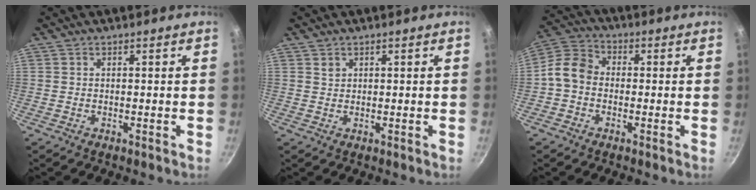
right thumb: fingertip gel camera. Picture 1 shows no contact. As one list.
[{"total": 1.2, "force": [0.7, 0.9, 0.4], "torque": [-0.006, -0.001, 0.012]}, {"total": 7.2, "force": [-1.2, 5.8, 4.2], "torque": [-0.066, 0.027, -0.046]}]